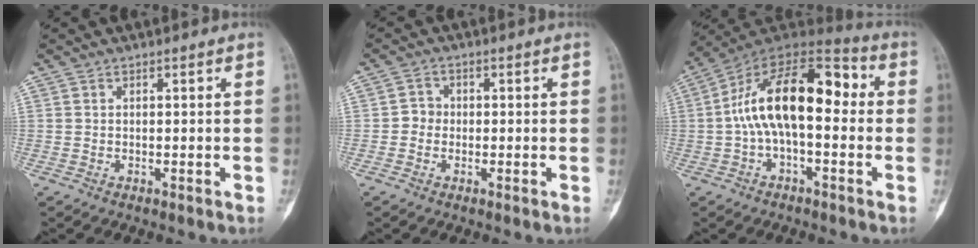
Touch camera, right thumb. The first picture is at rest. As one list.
[{"total": 2.4, "force": [-0.4, 2.2, 0.8], "torque": [0.002, 0.009, -0.014]}, {"total": 18.2, "force": [0.4, 9.0, 15.8], "torque": [-0.250, 0.055, -0.005]}]